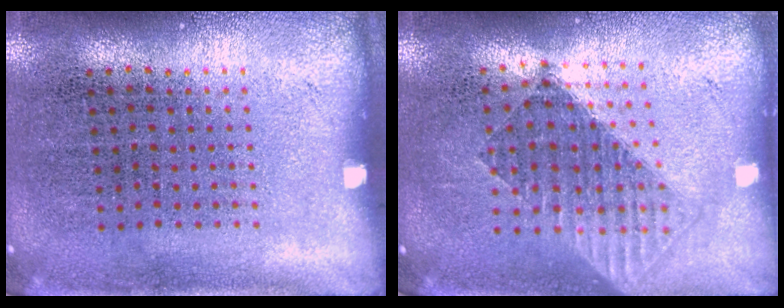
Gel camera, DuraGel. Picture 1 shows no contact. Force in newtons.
{"total": 1.6, "press": 1.3, "slide": 0.9}